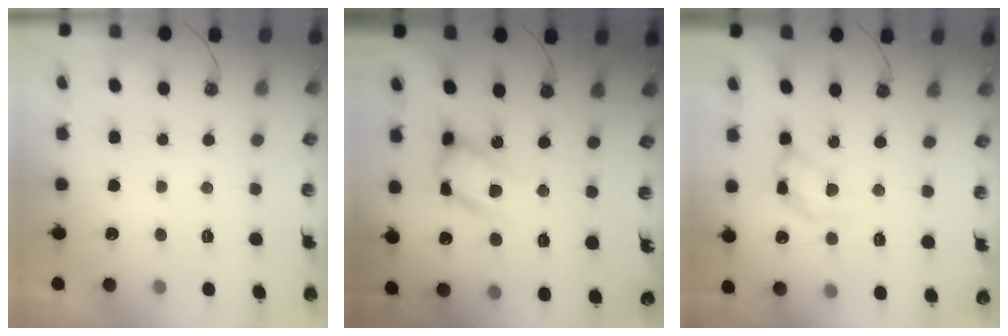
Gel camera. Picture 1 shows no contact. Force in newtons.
{"total": 17.2, "press": 17.2, "slide": 1.7}
{"total": 13.2, "press": 13.2, "slide": 0.6}